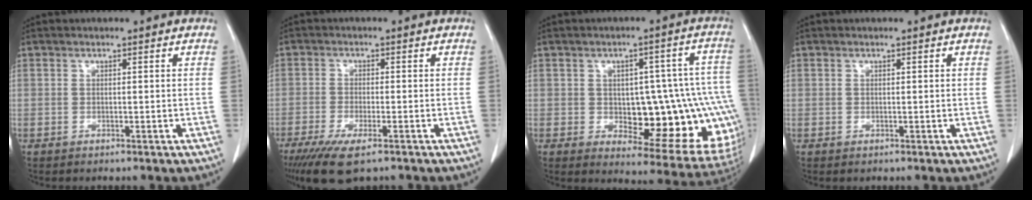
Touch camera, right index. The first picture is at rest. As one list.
[{"total": 7.9, "force": [-5.4, 1.7, 5.6], "torque": [-0.096, -0.020, -0.087]}, {"total": 19.4, "force": [-2.7, 7.1, 17.8], "torque": [-0.137, 0.034, -0.006]}, {"total": 0.0}]